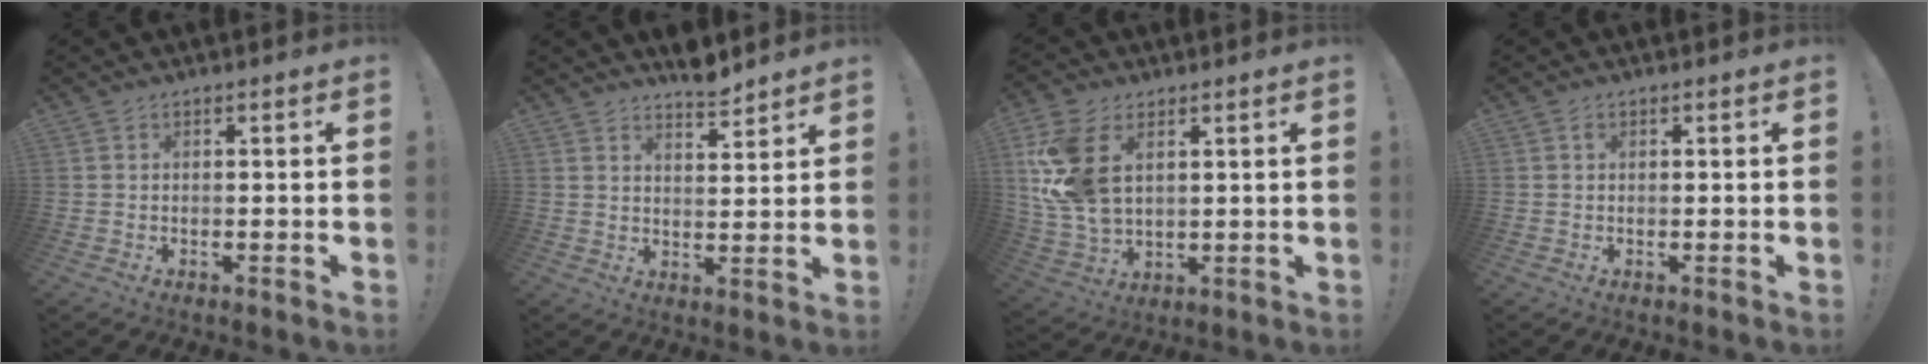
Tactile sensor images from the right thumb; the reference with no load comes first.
{"total": 5.7, "force": [5.3, 1.0, 1.9], "torque": [-0.011, -0.044, 0.090]}
{"total": 15.7, "force": [5.1, 9.8, 11.2], "torque": [-0.229, -0.017, 0.098]}
{"total": 0.6, "force": [0.3, 0.5, 0.3], "torque": [0.002, -0.001, 0.004]}